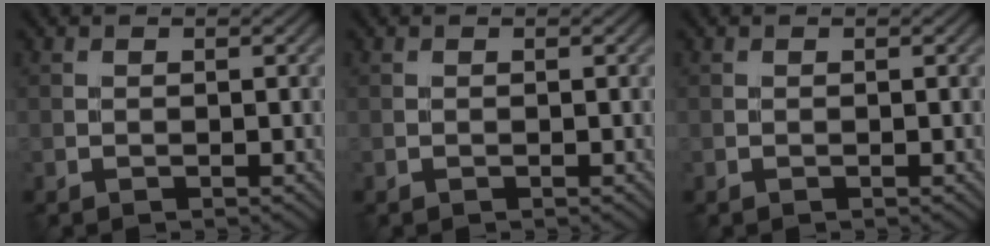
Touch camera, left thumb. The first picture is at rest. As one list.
[{"total": 0.0}, {"total": 0.0}]